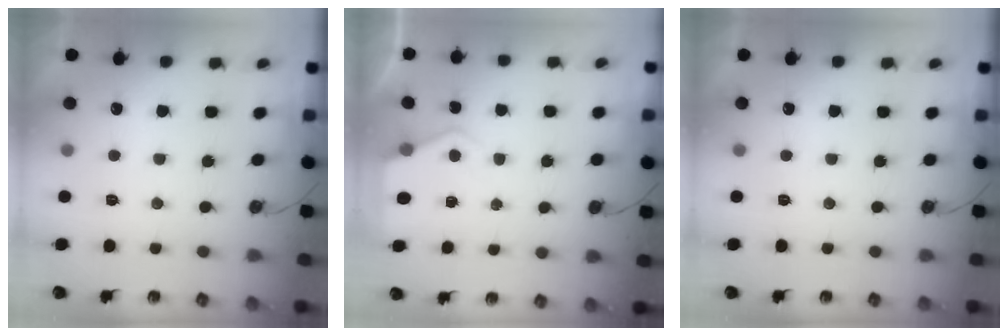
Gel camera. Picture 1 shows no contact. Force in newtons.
{"total": 3.3, "press": 3.3, "slide": 0.5}
{"total": 0.0}